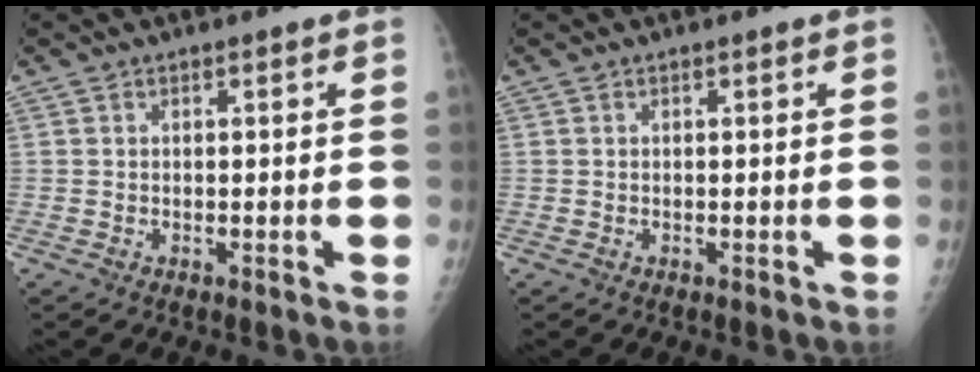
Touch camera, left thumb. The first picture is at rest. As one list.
[{"total": 0.0}]